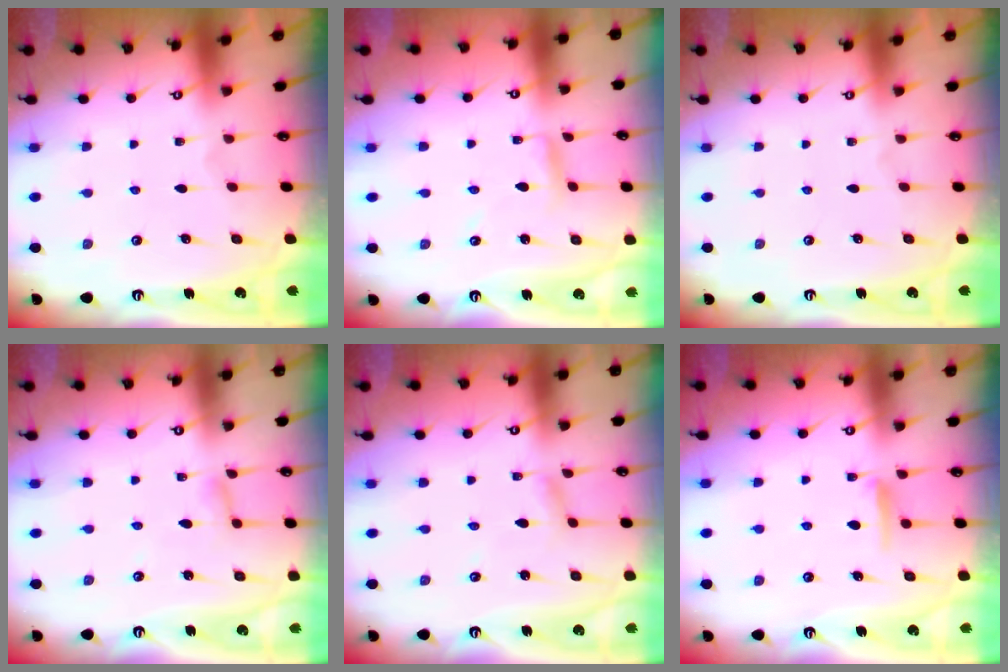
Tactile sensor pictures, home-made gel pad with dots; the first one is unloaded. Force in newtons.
{"total": 4.0, "press": 4.0, "slide": 0.4}
{"total": 0.0}
{"total": 4.1, "press": 4.1, "slide": 0.4}
{"total": 2.7, "press": 2.7, "slide": 0.1}
{"total": 6.5, "press": 6.5, "slide": 0.7}